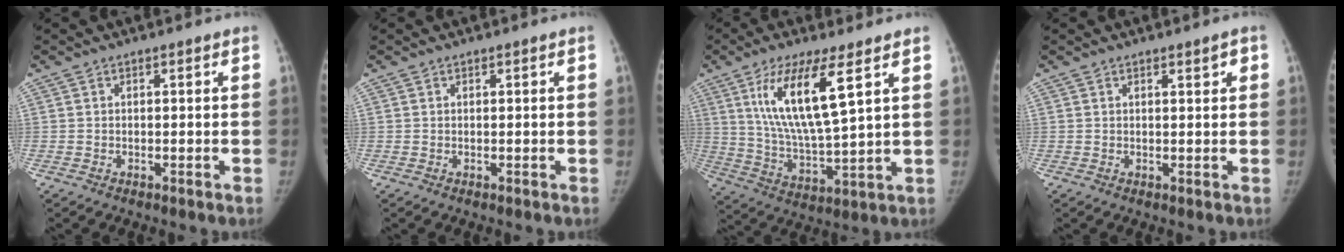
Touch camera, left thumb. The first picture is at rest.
{"total": 0.0}
{"total": 15.0, "force": [6.3, 3.5, 13.1], "torque": [-0.257, -0.037, 0.125]}
{"total": 1.2, "force": [0.5, 0.3, 1.0], "torque": [-0.008, 0.002, 0.005]}